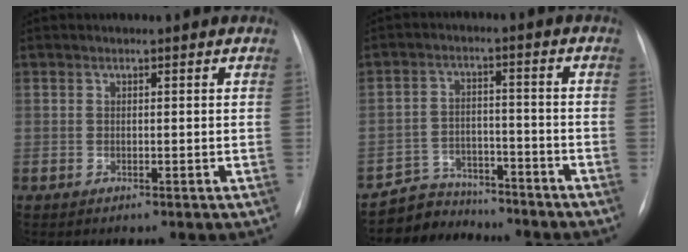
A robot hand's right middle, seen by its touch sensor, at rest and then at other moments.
{"total": 7.5, "force": [-6.7, 3.2, -0.2], "torque": [0.010, 0.026, -0.114]}